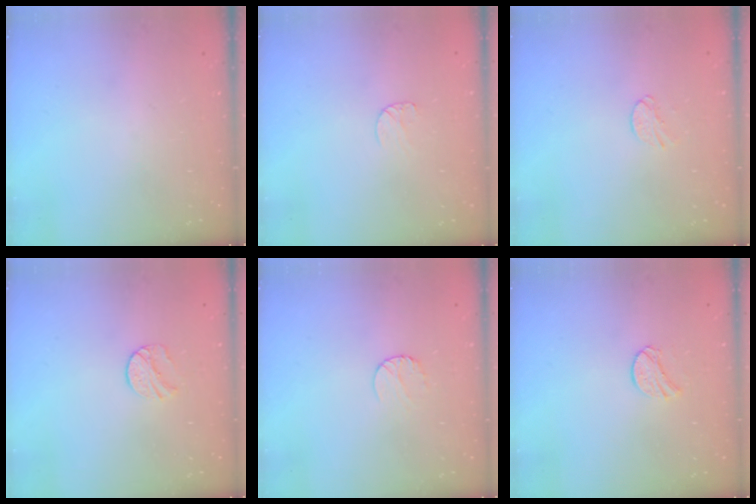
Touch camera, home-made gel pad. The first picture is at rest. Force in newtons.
{"total": 4.4, "press": 4.4, "slide": 0.4}
{"total": 5.0, "press": 5.0, "slide": 0.4}
{"total": 6.6, "press": 6.6, "slide": 0.6}
{"total": 5.6, "press": 5.6, "slide": 0.6}
{"total": 7.1, "press": 7.0, "slide": 0.6}